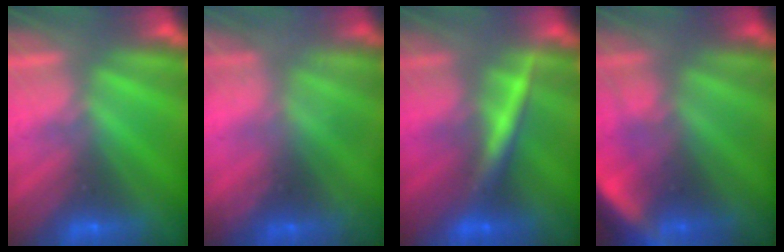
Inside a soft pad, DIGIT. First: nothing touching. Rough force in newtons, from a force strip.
{"total": 1.5}
{"total": 2.4}
{"total": 4.0}